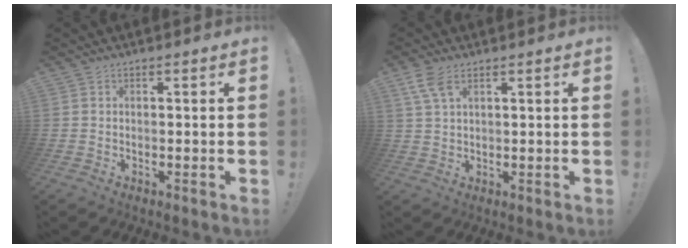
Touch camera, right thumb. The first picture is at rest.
{"total": 5.7, "force": [3.2, 2.5, 4.0], "torque": [-0.074, -0.010, 0.062]}